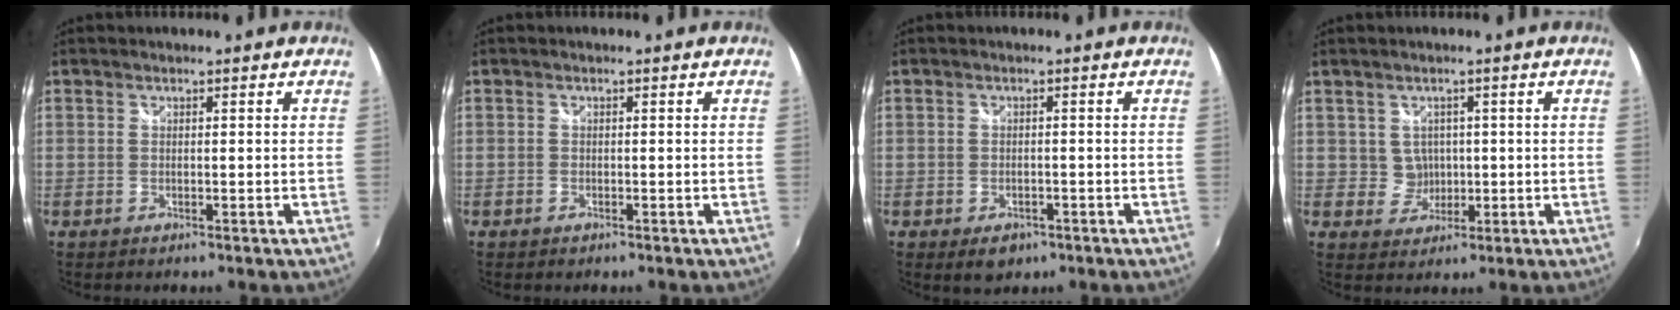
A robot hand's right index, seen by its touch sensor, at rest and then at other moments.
{"total": 0.7, "force": [-0.4, 0.5, 0.2], "torque": [-0.004, -0.001, -0.006]}
{"total": 3.6, "force": [-2.0, 2.3, 1.8], "torque": [-0.038, -0.010, -0.024]}
{"total": 3.1, "force": [0.4, 3.0, 0.2], "torque": [-0.004, 0.009, 0.012]}